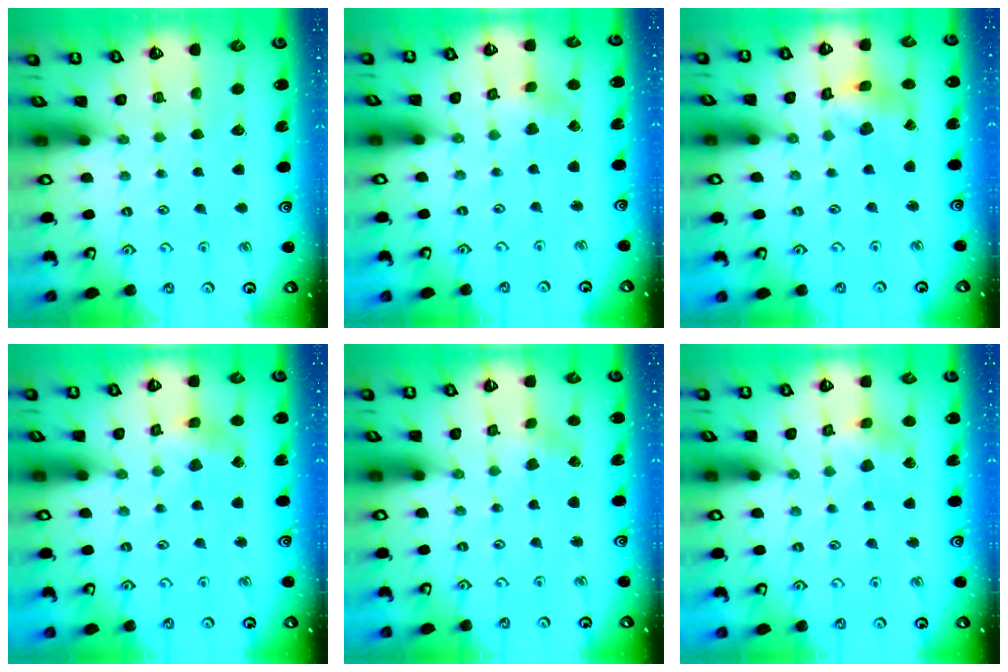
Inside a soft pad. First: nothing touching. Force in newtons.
{"total": 2.6, "press": 2.6, "slide": 0.3}
{"total": 8.3, "press": 8.3, "slide": 0.9}
{"total": 3.4, "press": 3.4, "slide": 0.3}
{"total": 1.1, "press": 1.1, "slide": 0.1}
{"total": 6.2, "press": 6.2, "slide": 0.6}